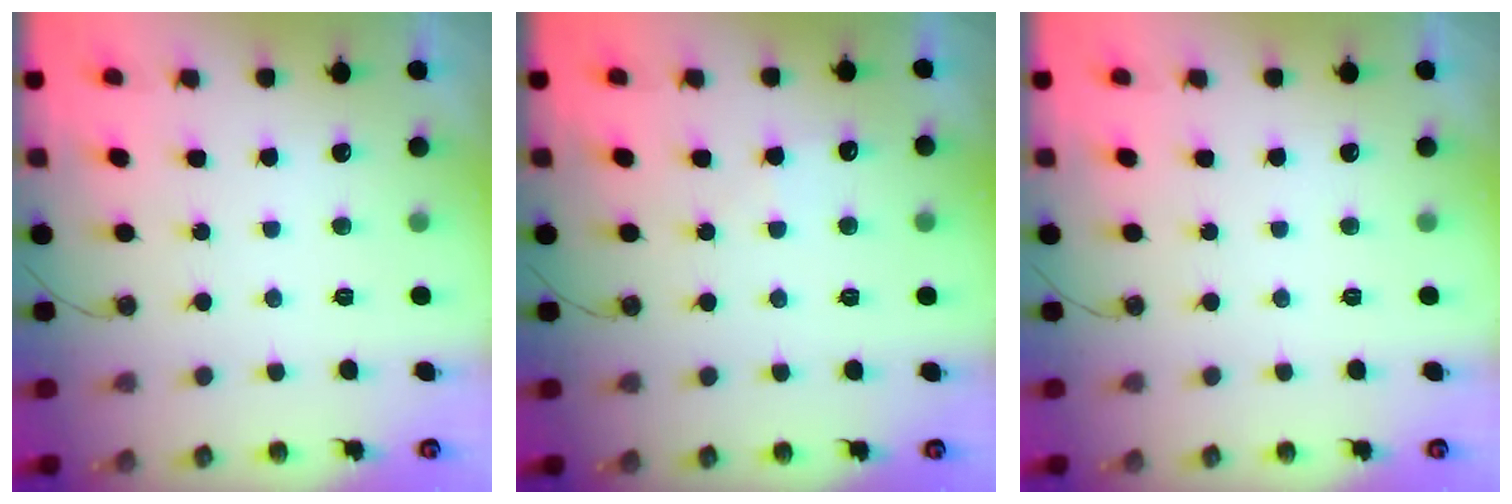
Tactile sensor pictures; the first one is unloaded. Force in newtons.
{"total": 4.9, "press": 4.9, "slide": 0.7}
{"total": 0.0}